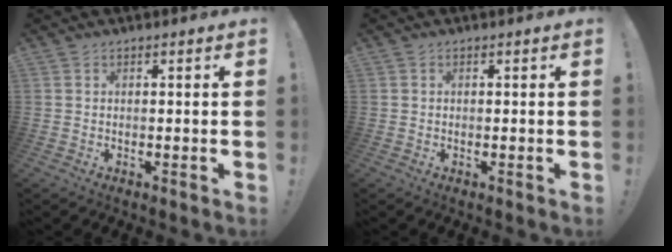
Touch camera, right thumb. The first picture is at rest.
{"total": 0.0}